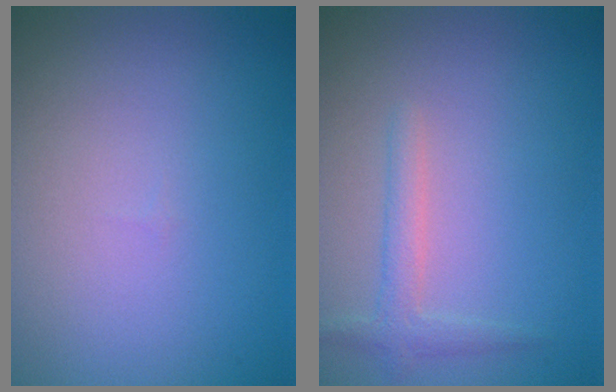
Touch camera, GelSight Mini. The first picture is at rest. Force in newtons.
{"total": 1.8, "press": 1.7, "slide": 0.1}